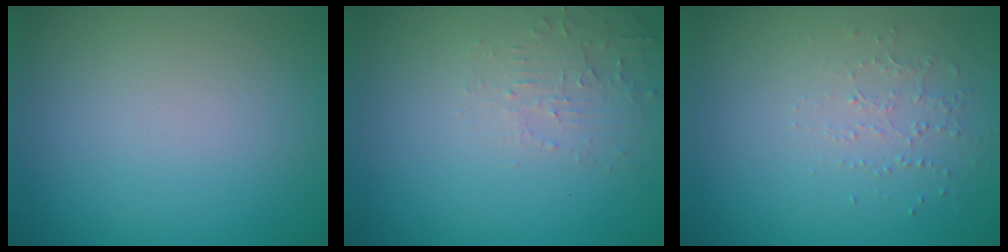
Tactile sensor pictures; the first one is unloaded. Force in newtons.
{"total": 1.9, "press": 1.9, "slide": 0.3}
{"total": 1.0, "press": 0.6, "slide": 0.8}